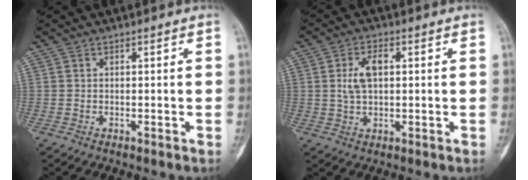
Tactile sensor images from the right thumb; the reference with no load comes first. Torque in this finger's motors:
{"motor_torque": [0.57, 1.17, 0.34, -0.31, 0.01]}